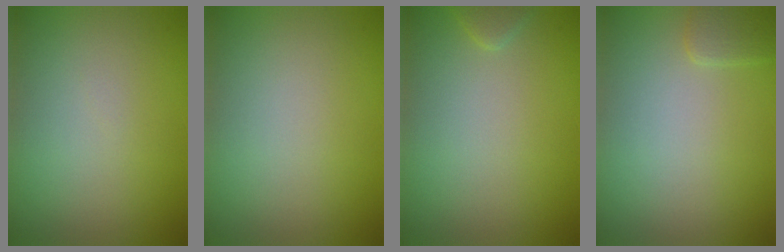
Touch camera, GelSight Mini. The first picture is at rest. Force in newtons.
{"total": 0.0}
{"total": 1.0, "press": 1.0, "slide": 0.1}
{"total": 1.2, "press": 1.2, "slide": 0.1}